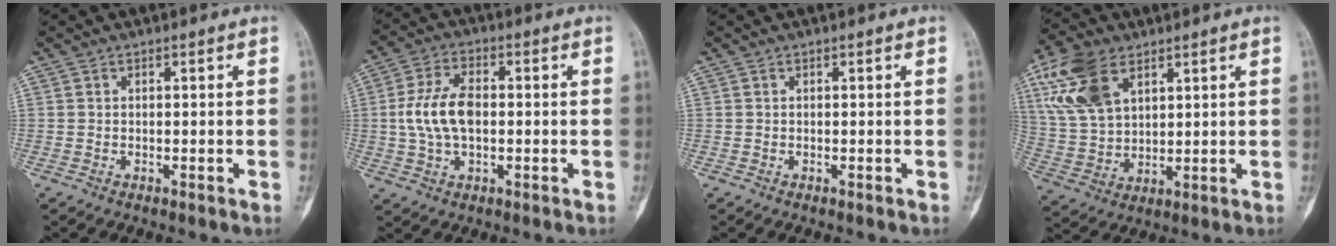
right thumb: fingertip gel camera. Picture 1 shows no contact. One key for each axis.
{"total": 9.7, "fx": 0.0, "fy": 5.5, "fz": 8.0, "tx": -0.158, "ty": 0.013, "tz": -0.001}
{"total": 0.0}
{"total": 13.6, "fx": 6.6, "fy": 7.9, "fz": 8.8, "tx": -0.173, "ty": -0.012, "tz": 0.137}